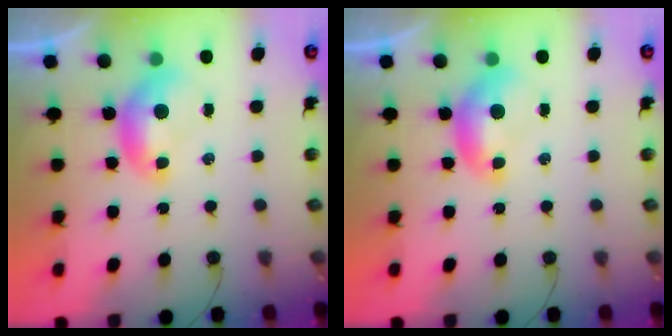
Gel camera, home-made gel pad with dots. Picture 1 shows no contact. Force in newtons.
{"total": 0.0}